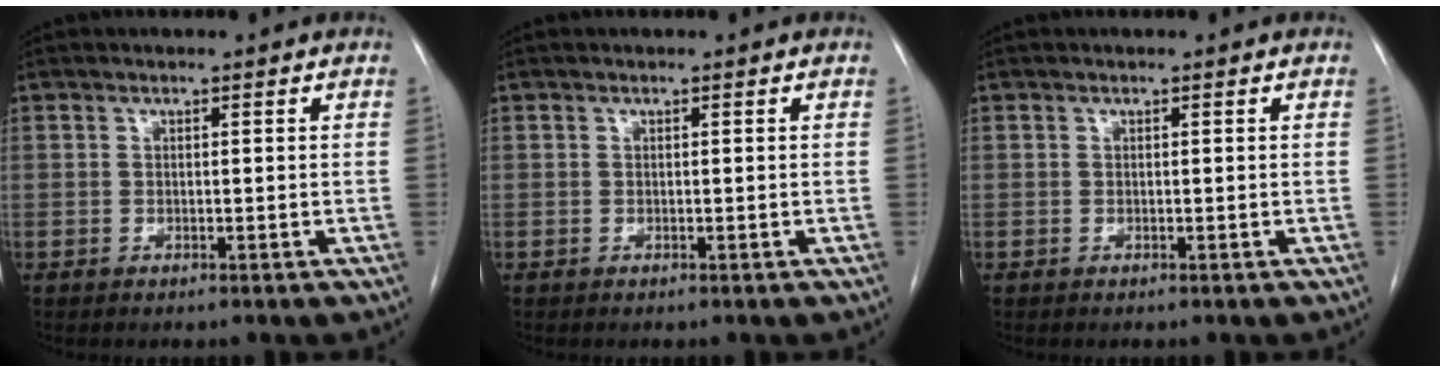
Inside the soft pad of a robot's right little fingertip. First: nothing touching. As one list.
[{"total": 0.0}, {"total": 0.0}]